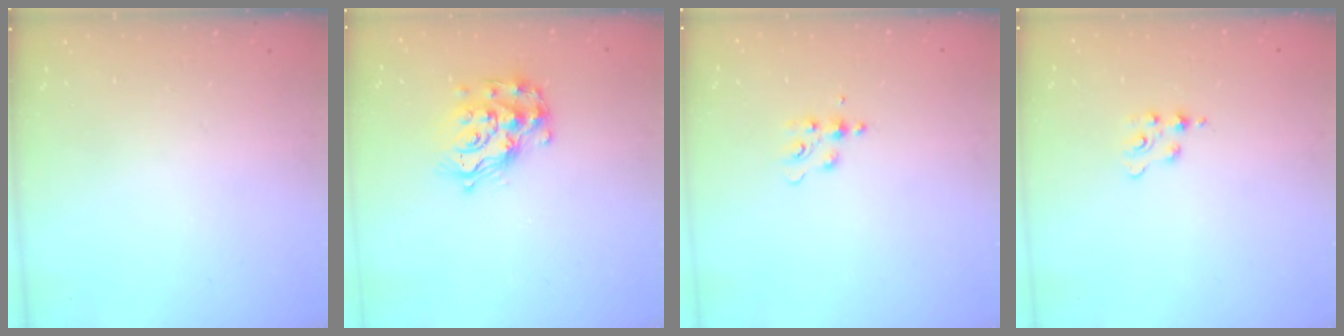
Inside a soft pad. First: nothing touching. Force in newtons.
{"total": 16.2, "press": 16.2, "slide": 1.1}
{"total": 4.6, "press": 4.6, "slide": 0.6}
{"total": 1.8, "press": 1.8, "slide": 0.4}